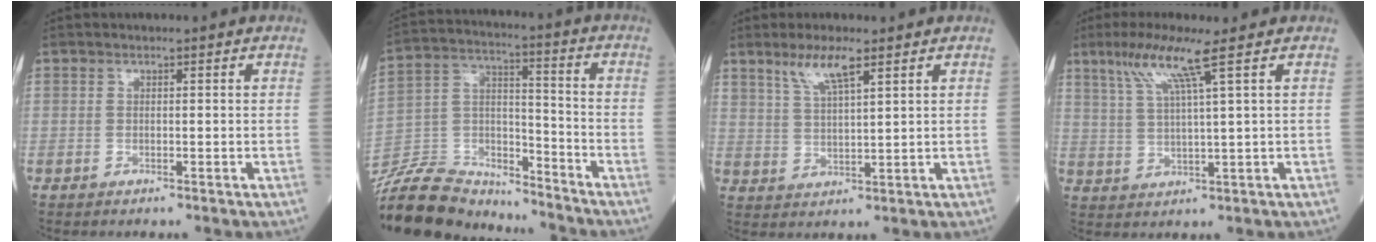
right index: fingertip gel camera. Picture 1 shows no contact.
{"total": 16.6, "force": [-15.9, 4.0, 2.8], "torque": [-0.059, 0.037, -0.276]}
{"total": 5.8, "force": [3.9, 0.8, 4.3], "torque": [-0.089, 0.001, 0.077]}
{"total": 7.0, "force": [3.9, -1.0, 5.7], "torque": [-0.120, 0.005, 0.080]}